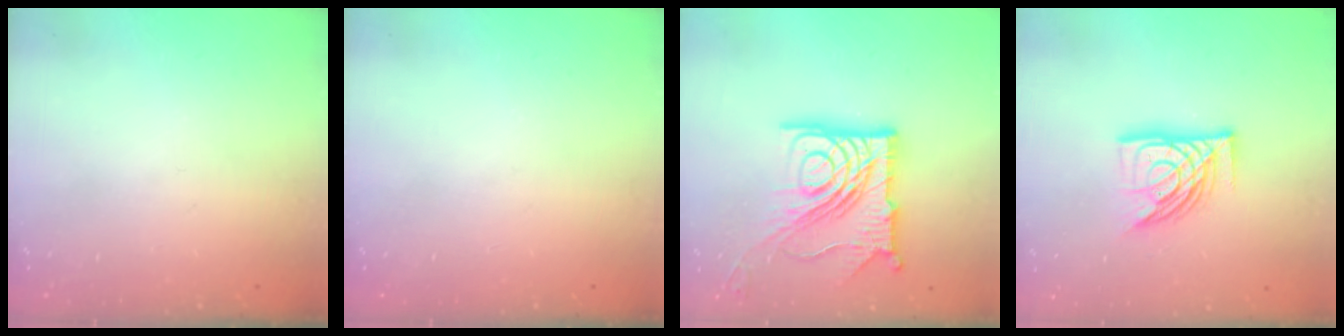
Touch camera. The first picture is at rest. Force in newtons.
{"total": 0.0}
{"total": 21.5, "press": 21.4, "slide": 2.4}
{"total": 12.7, "press": 12.6, "slide": 1.5}